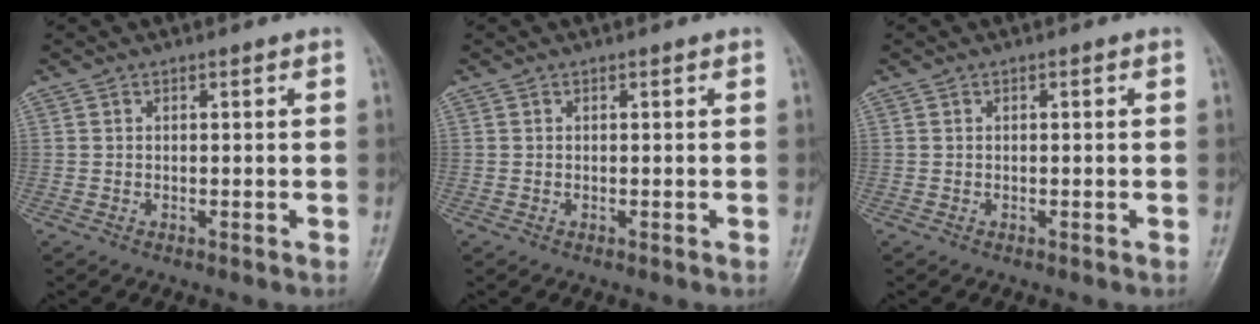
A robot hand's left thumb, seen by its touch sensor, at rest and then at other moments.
{"total": 0.0}
{"total": 0.0}